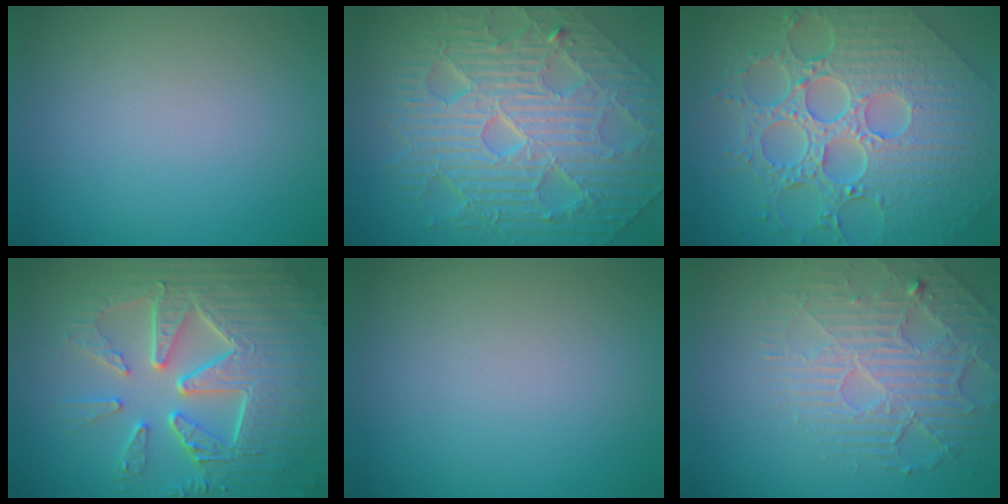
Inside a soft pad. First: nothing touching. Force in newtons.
{"total": 11.7, "press": 7.6, "slide": 8.9}
{"total": 9.8, "press": 7.2, "slide": 6.7}
{"total": 10.0, "press": 6.7, "slide": 7.4}
{"total": 0.0}
{"total": 4.4, "press": 4.0, "slide": 1.7}